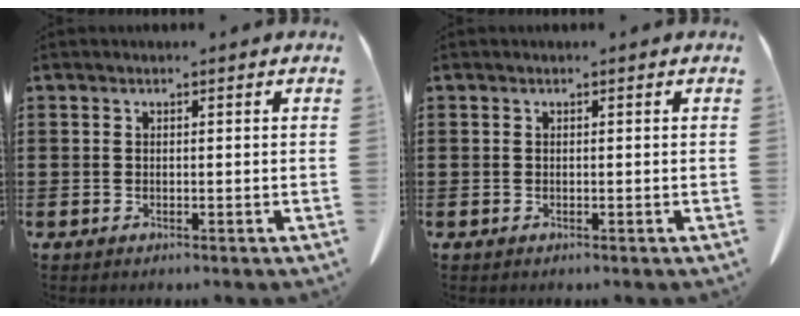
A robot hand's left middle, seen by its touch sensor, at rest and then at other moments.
{"total": 0.0}